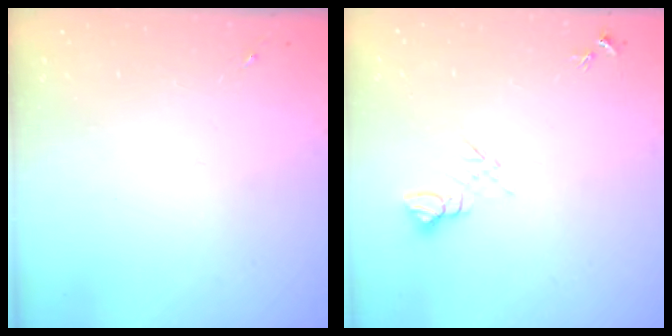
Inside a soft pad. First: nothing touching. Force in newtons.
{"total": 5.8, "press": 5.7, "slide": 0.7}